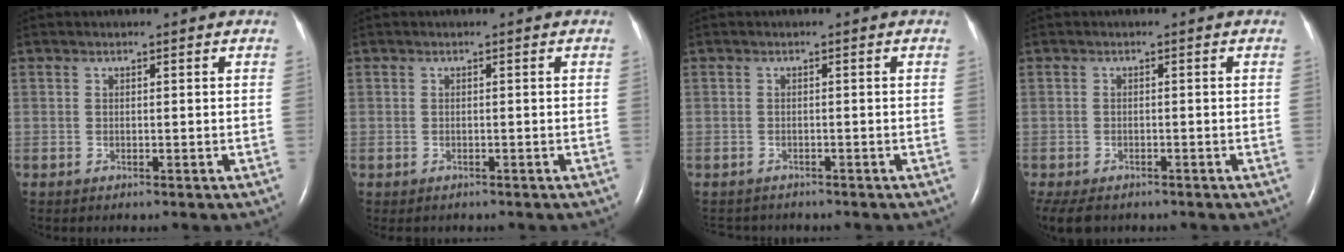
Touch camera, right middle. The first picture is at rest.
{"total": 1.0, "force": [-0.8, 0.5, 0.2], "torque": [-0.013, 0.000, -0.011]}
{"total": 3.9, "force": [-3.6, 1.4, 0.6], "torque": [-0.009, -0.004, -0.049]}
{"total": 7.6, "force": [-5.6, 3.9, 3.5], "torque": [-0.074, -0.011, -0.081]}